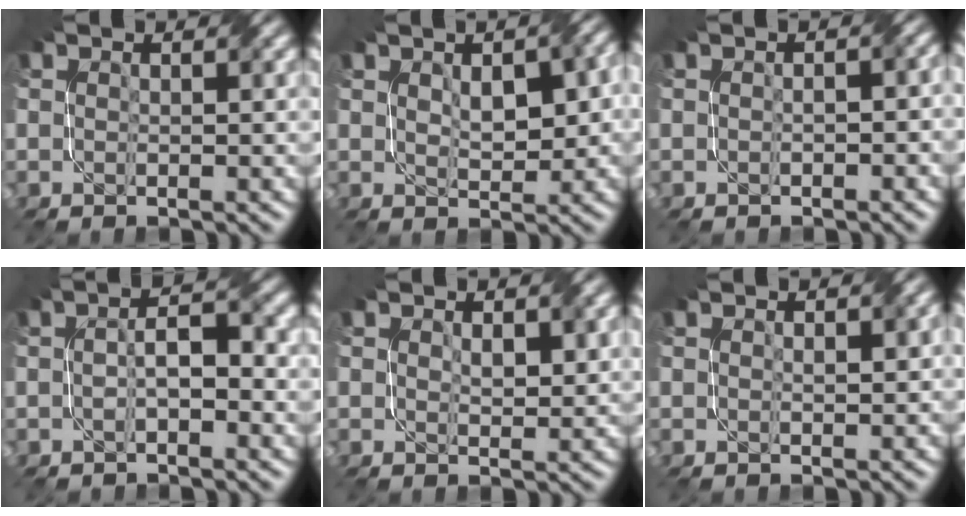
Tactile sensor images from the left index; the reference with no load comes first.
{"total": 5.4, "force": [0.9, 2.8, 4.6], "torque": [-0.069, -0.001, 0.029]}
{"total": 1.8, "force": [-0.2, 0.8, 1.6], "torque": [-0.021, -0.001, -0.001]}
{"total": 3.0, "force": [-0.6, 1.0, 2.7], "torque": [-0.049, 0.008, -0.012]}
{"total": 2.0, "force": [0.6, 1.1, 1.5], "torque": [-0.026, -0.005, 0.015]}
{"total": 0.8, "force": [0.2, 0.2, 0.8], "torque": [-0.012, 0.001, 0.005]}